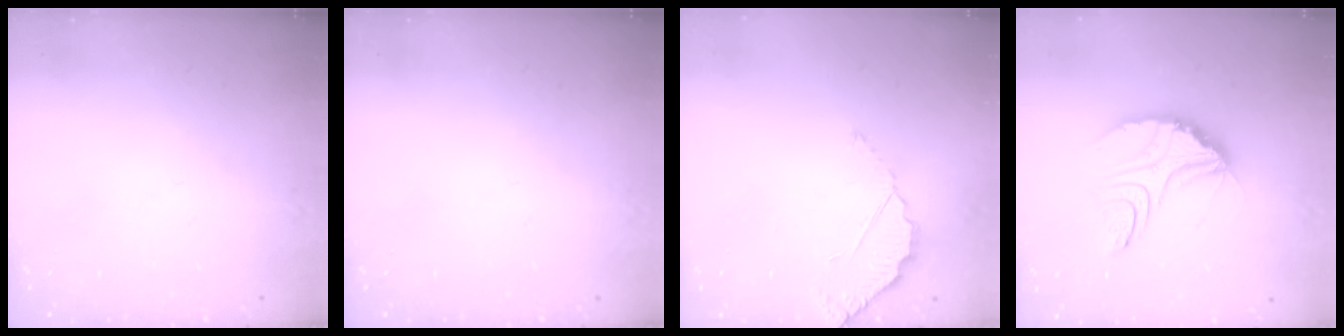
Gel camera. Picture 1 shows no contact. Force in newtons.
{"total": 0.0}
{"total": 3.0, "press": 3.0, "slide": 0.3}
{"total": 10.4, "press": 10.4, "slide": 0.8}